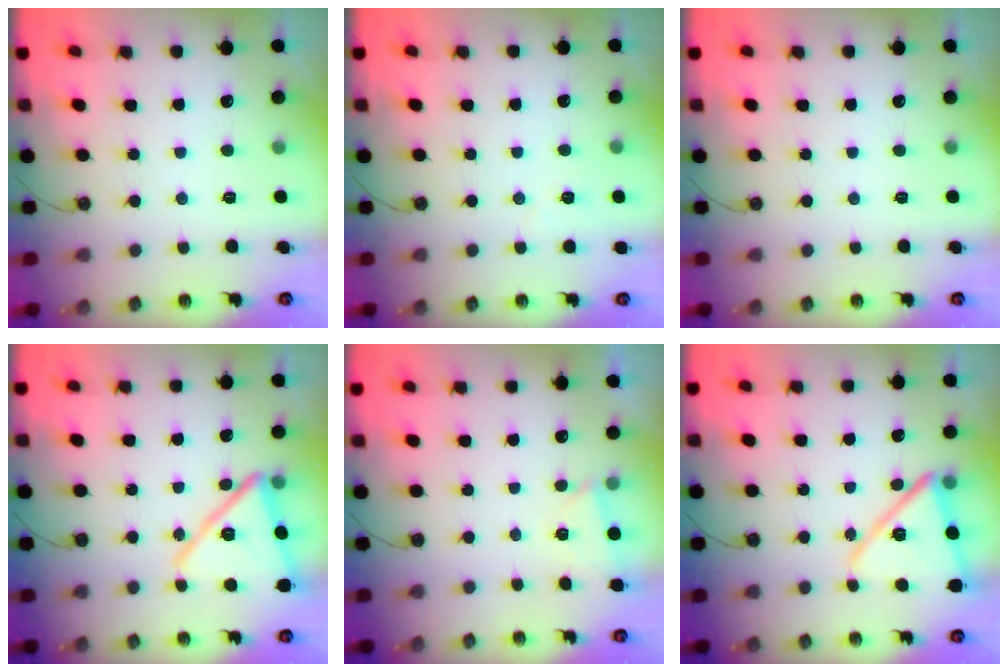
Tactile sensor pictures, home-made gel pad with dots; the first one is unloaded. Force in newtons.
{"total": 4.1, "press": 3.7, "slide": 1.8}
{"total": 0.0}
{"total": 16.9, "press": 16.9, "slide": 1.5}
{"total": 1.9, "press": 1.8, "slide": 0.6}
{"total": 15.3, "press": 15.2, "slide": 1.0}